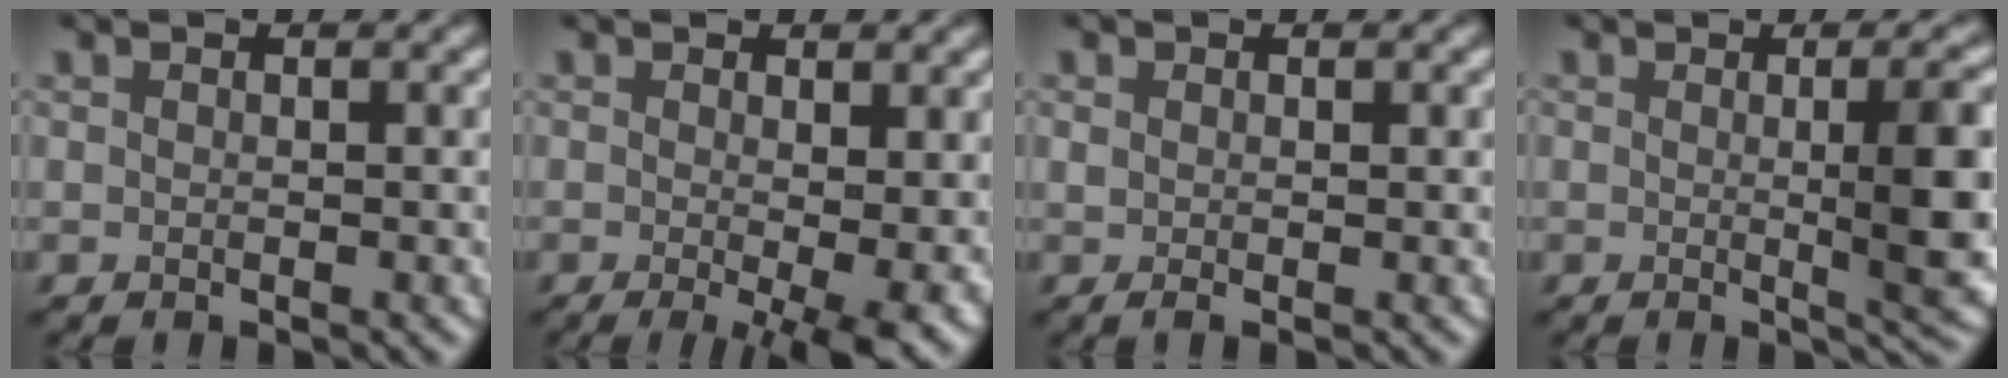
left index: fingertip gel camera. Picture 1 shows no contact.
{"total": 4.9, "force": [-0.7, 1.0, 4.7], "torque": [-0.069, -0.017, -0.007]}
{"total": 0.7, "force": [0.0, 0.3, 0.7], "torque": [-0.014, -0.002, 0.000]}
{"total": 6.0, "force": [0.2, 1.3, 5.9], "torque": [-0.073, -0.001, 0.001]}